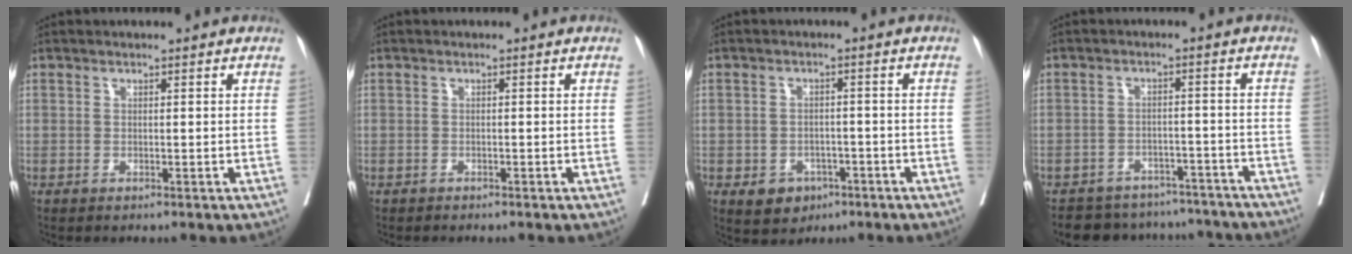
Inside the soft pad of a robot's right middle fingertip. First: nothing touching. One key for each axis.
{"total": 0.5, "fx": -0.5, "fy": -0.2, "fz": 0.2, "tx": -0.009, "ty": -0.003, "tz": -0.009}
{"total": 4.3, "fx": -2.2, "fy": 3.3, "fz": 1.8, "tx": -0.023, "ty": 0.002, "tz": -0.023}
{"total": 13.2, "fx": -12.0, "fy": 4.9, "fz": 2.4, "tx": -0.034, "ty": 0.021, "tz": -0.143}